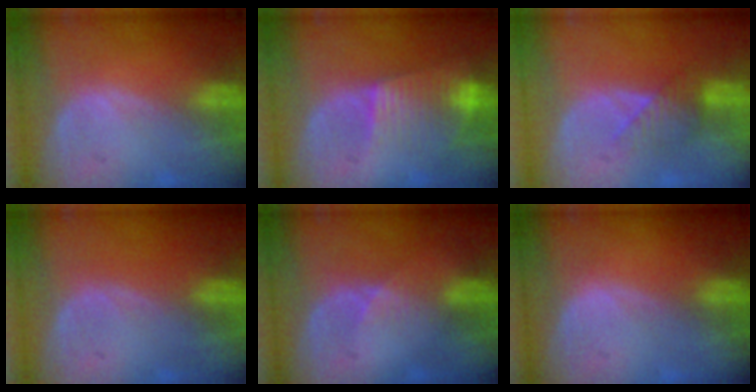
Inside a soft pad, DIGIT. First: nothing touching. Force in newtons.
{"total": 7.9, "press": 6.7, "slide": 4.3}
{"total": 3.8, "press": 3.4, "slide": 1.5}
{"total": 0.0}
{"total": 2.3, "press": 1.8, "slide": 1.4}
{"total": 0.0}